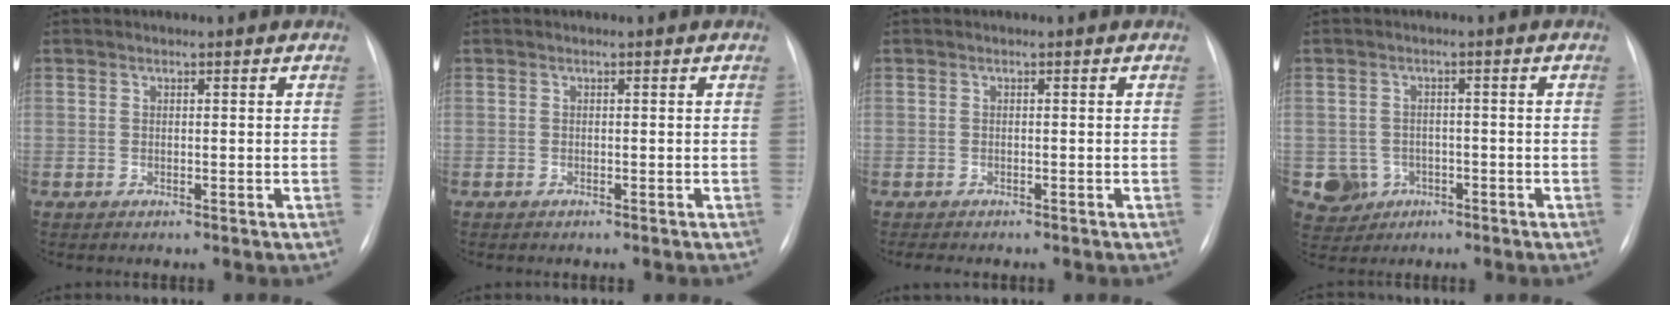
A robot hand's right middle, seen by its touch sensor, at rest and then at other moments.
{"total": 0.5, "force": [-0.5, 0.1, 0.2], "torque": [-0.004, -0.001, -0.010]}
{"total": 3.1, "force": [-2.6, 1.0, 1.4], "torque": [-0.020, -0.007, -0.029]}
{"total": 5.1, "force": [-1.8, 4.7, 0.4], "torque": [-0.006, 0.008, -0.025]}